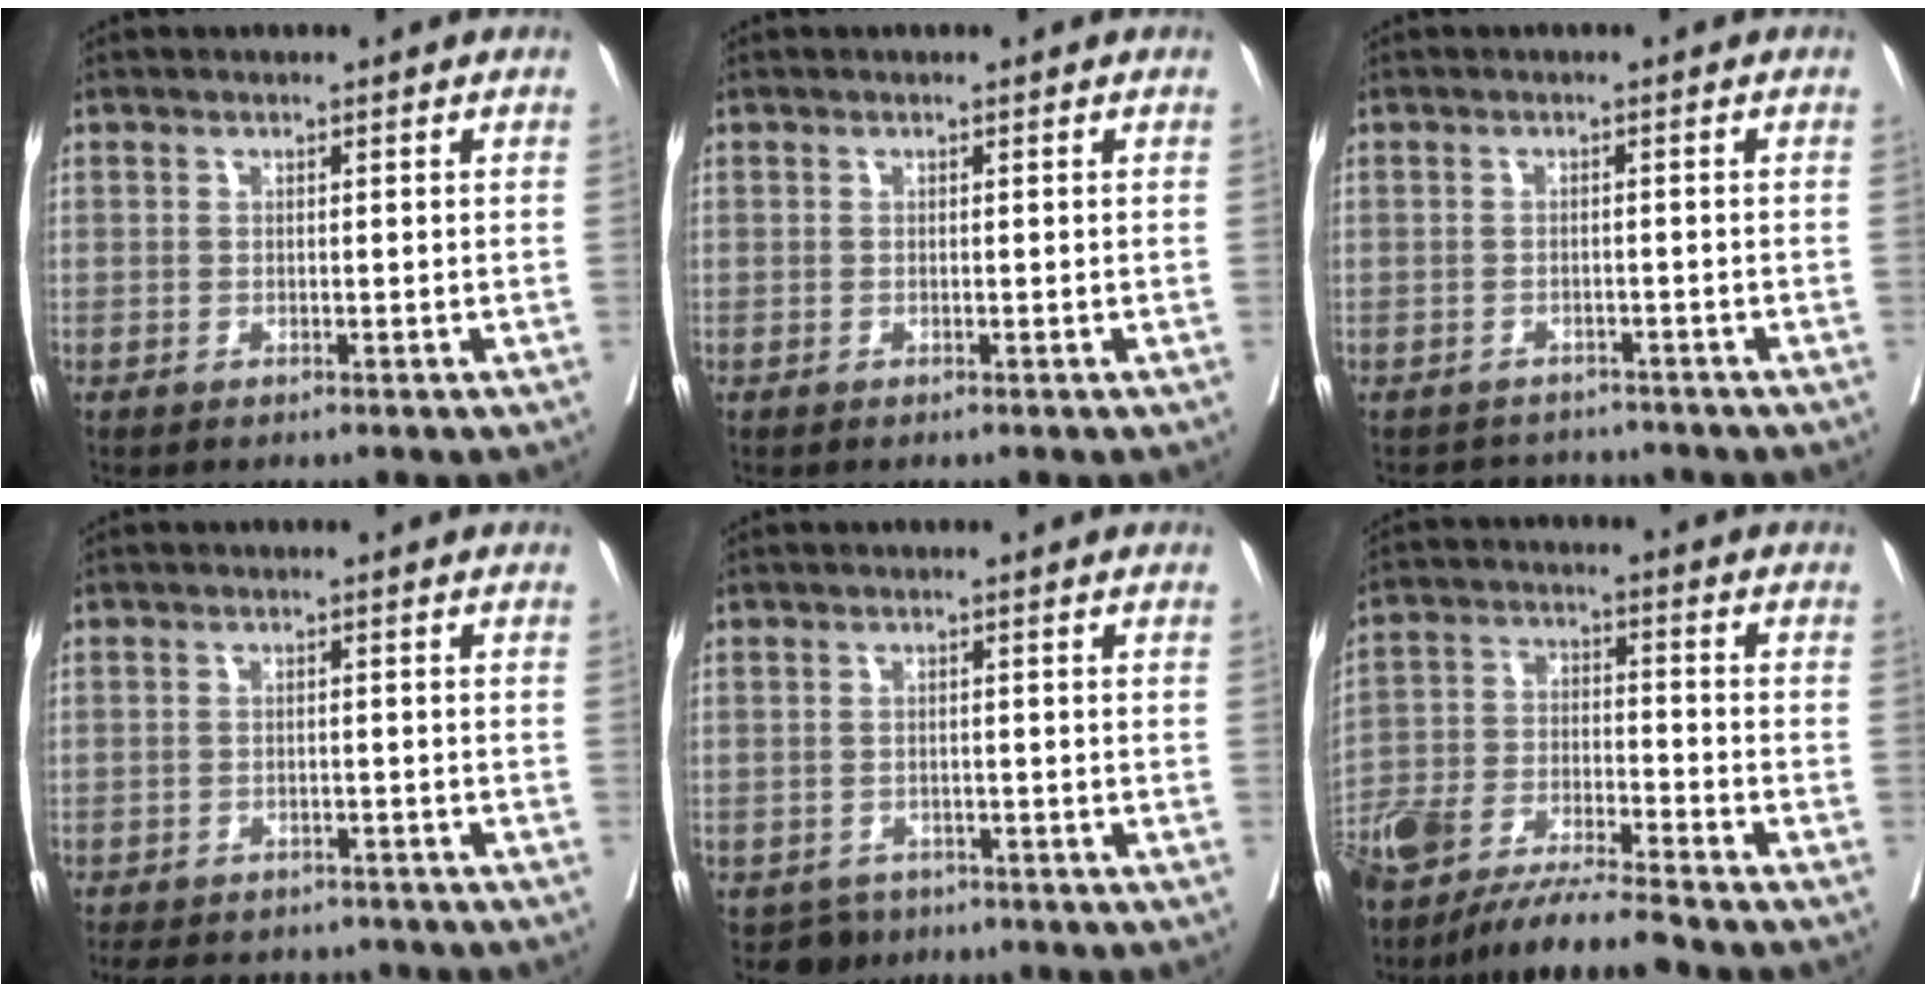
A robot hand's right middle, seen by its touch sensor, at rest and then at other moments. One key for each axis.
{"total": 0.0}
{"total": 3.5, "fx": -3.3, "fy": 1.0, "fz": -0.7, "tx": 0.013, "ty": 0.005, "tz": -0.050}
{"total": 10.9, "fx": -9.7, "fy": 3.9, "fz": 3.0, "tx": -0.055, "ty": 0.005, "tz": -0.121}
{"total": 3.4, "fx": -2.4, "fy": 2.4, "fz": 0.1, "tx": 0.002, "ty": 0.004, "tz": -0.036}
{"total": 14.1, "fx": -12.5, "fy": 0.9, "fz": 6.6, "tx": -0.124, "ty": -0.012, "tz": -0.228}